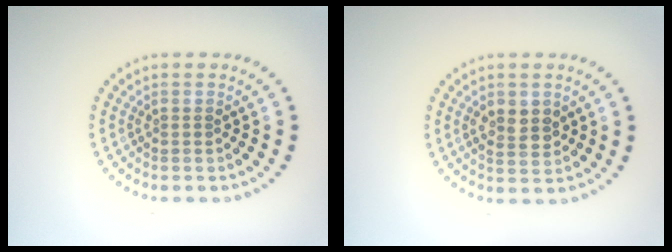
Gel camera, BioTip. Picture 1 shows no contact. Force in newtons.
{"total": 2.4, "press": 2.4, "slide": 0.3}